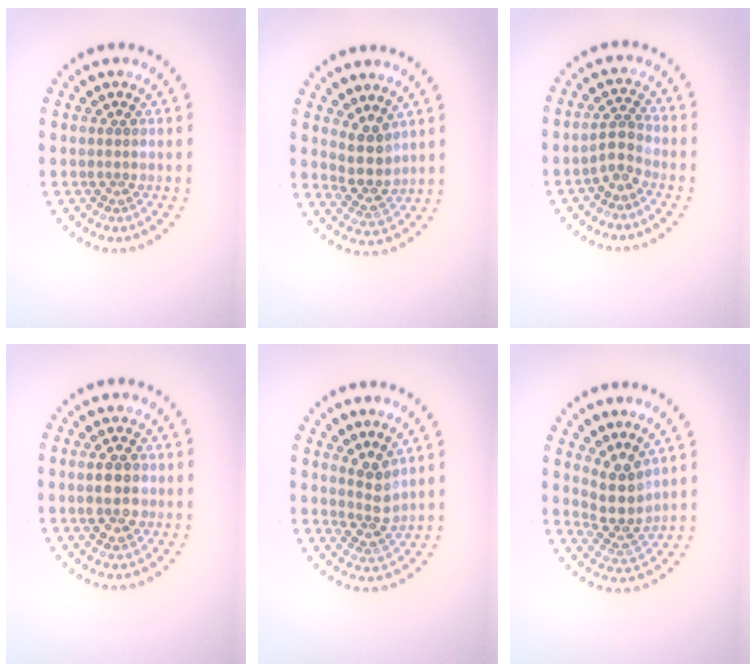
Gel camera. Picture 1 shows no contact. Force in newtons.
{"total": 2.7, "press": 2.3, "slide": 1.5}
{"total": 1.9, "press": 1.4, "slide": 1.2}
{"total": 3.6, "press": 3.6, "slide": 0.1}
{"total": 2.4, "press": 1.9, "slide": 1.5}
{"total": 3.4, "press": 2.6, "slide": 2.1}